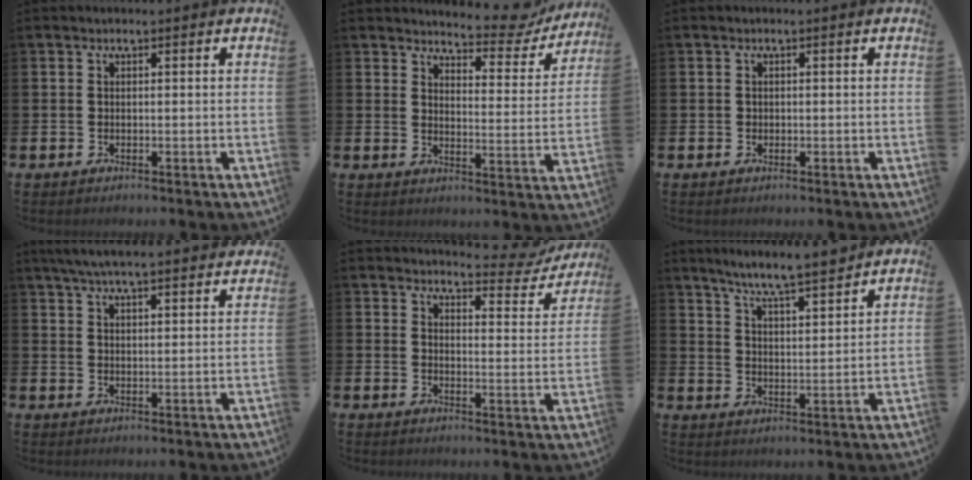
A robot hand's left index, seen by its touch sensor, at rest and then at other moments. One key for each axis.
{"total": 5.3, "fx": 5.1, "fy": 1.3, "fz": 1.0, "tx": -0.015, "ty": -0.044, "tz": 0.080}
{"total": 0.6, "fx": 0.0, "fy": 0.6, "fz": 0.1, "tx": 0.001, "ty": 0.005, "tz": -0.002}
{"total": 5.7, "fx": 5.5, "fy": 0.2, "fz": 1.7, "tx": -0.052, "ty": -0.018, "tz": 0.100}
{"total": 3.8, "fx": 3.5, "fy": 1.0, "fz": 0.9, "tx": -0.006, "ty": -0.033, "tz": 0.052}
{"total": 7.1, "fx": 6.7, "fy": 0.0, "fz": 2.5, "tx": -0.059, "ty": -0.043, "tz": 0.115}